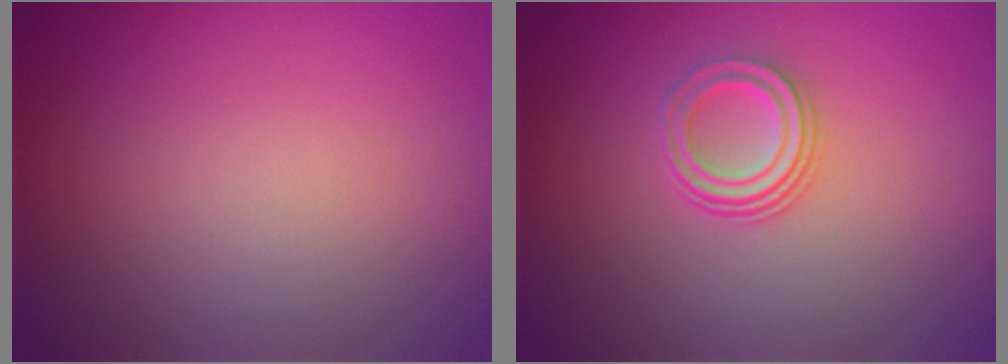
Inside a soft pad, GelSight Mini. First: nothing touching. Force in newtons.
{"total": 2.9, "press": 2.2, "slide": 1.9}